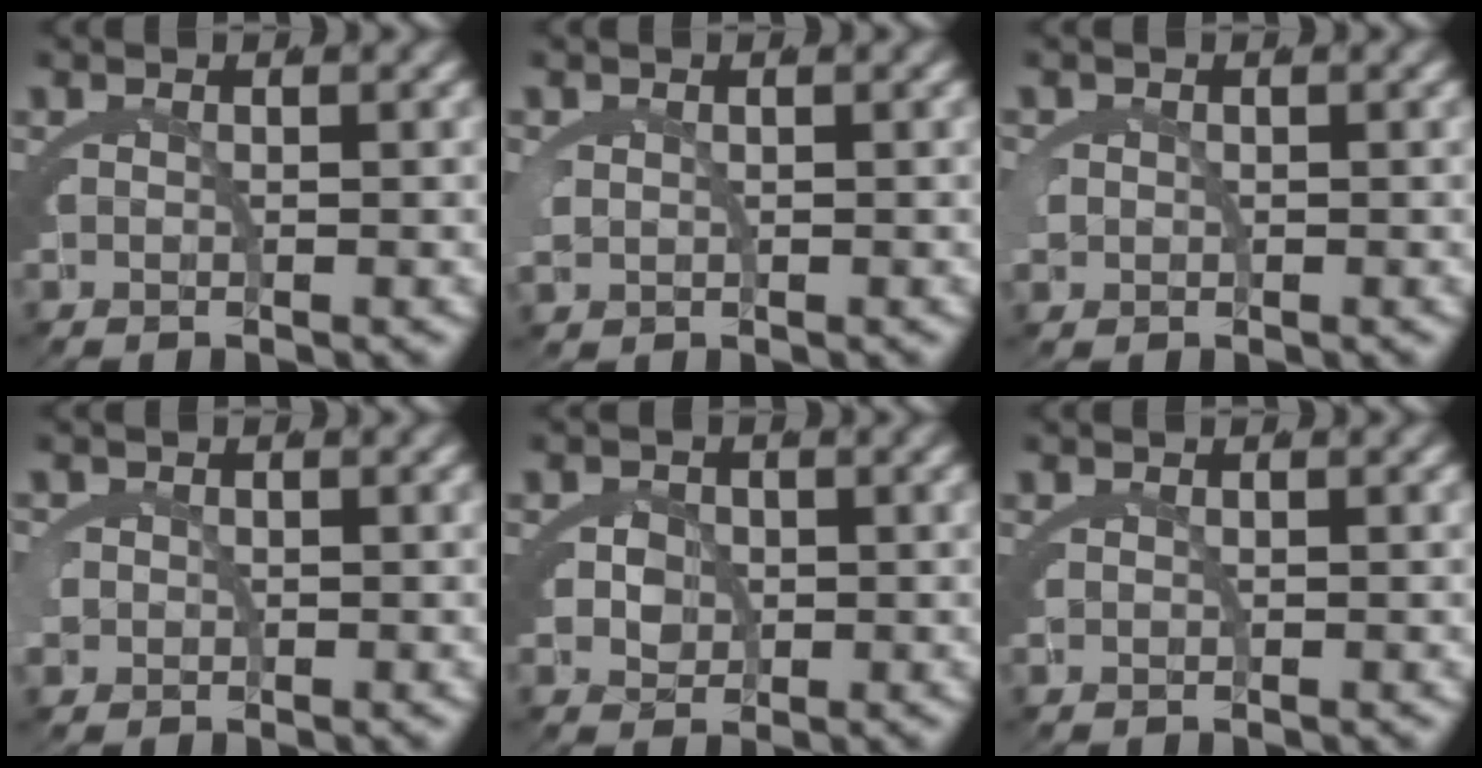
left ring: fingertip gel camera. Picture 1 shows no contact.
{"total": 1.0, "force": [0.5, 0.7, 0.6], "torque": [-0.027, -0.009, 0.019]}
{"total": 1.5, "force": [0.1, 1.4, 0.7], "torque": [-0.028, -0.010, 0.007]}
{"total": 2.0, "force": [-0.1, 1.8, 0.8], "torque": [-0.031, -0.011, 0.002]}
{"total": 3.4, "force": [-0.3, 2.9, 1.7], "torque": [-0.038, -0.020, 0.002]}
{"total": 0.0}